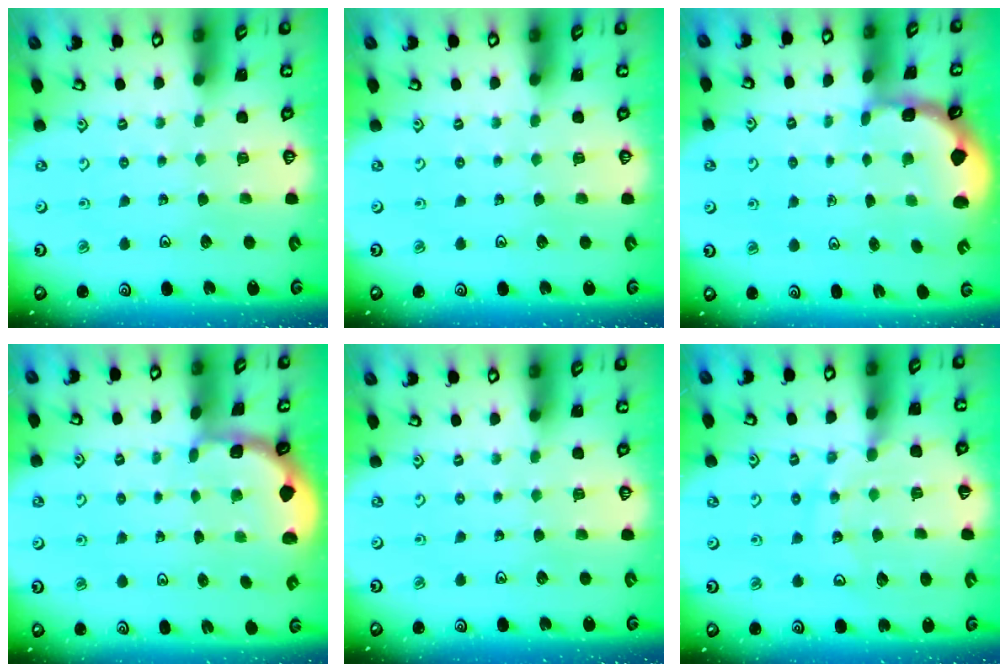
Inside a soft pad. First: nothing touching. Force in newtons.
{"total": 0.0}
{"total": 1.7, "press": 1.6, "slide": 0.4}
{"total": 1.7, "press": 1.7, "slide": 0.4}
{"total": 0.0}
{"total": 11.9, "press": 11.8, "slide": 1.2}